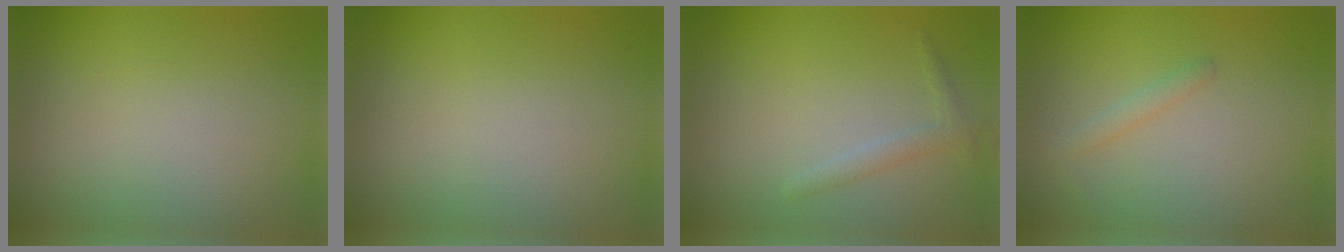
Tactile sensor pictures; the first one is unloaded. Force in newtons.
{"total": 0.0}
{"total": 1.3, "press": 1.3, "slide": 0.0}
{"total": 1.1, "press": 1.1, "slide": 0.0}